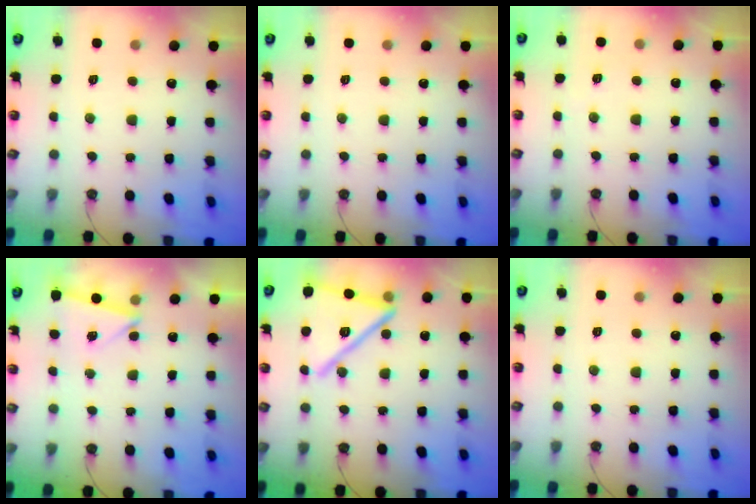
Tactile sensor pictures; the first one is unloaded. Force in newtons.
{"total": 0.0}
{"total": 1.4, "press": 1.4, "slide": 0.5}
{"total": 2.6, "press": 1.9, "slide": 1.8}
{"total": 20.0, "press": 19.9, "slide": 1.4}
{"total": 0.0}